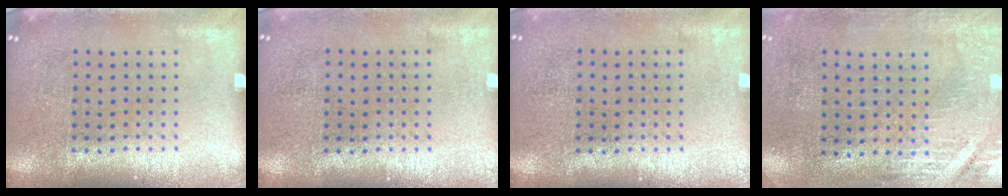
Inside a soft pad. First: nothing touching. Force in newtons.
{"total": 0.0}
{"total": 0.0}
{"total": 2.9, "press": 2.5, "slide": 1.4}